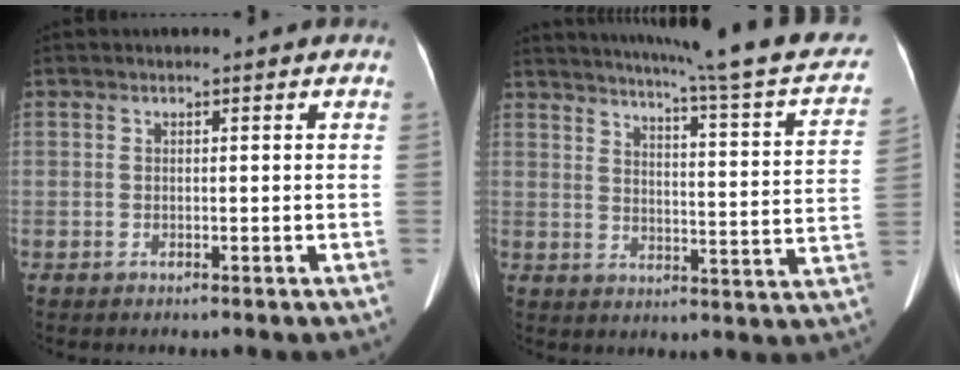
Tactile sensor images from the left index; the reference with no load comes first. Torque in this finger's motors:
{"motor_torque": [-0.15, -0.75, 0.03, 0.06]}